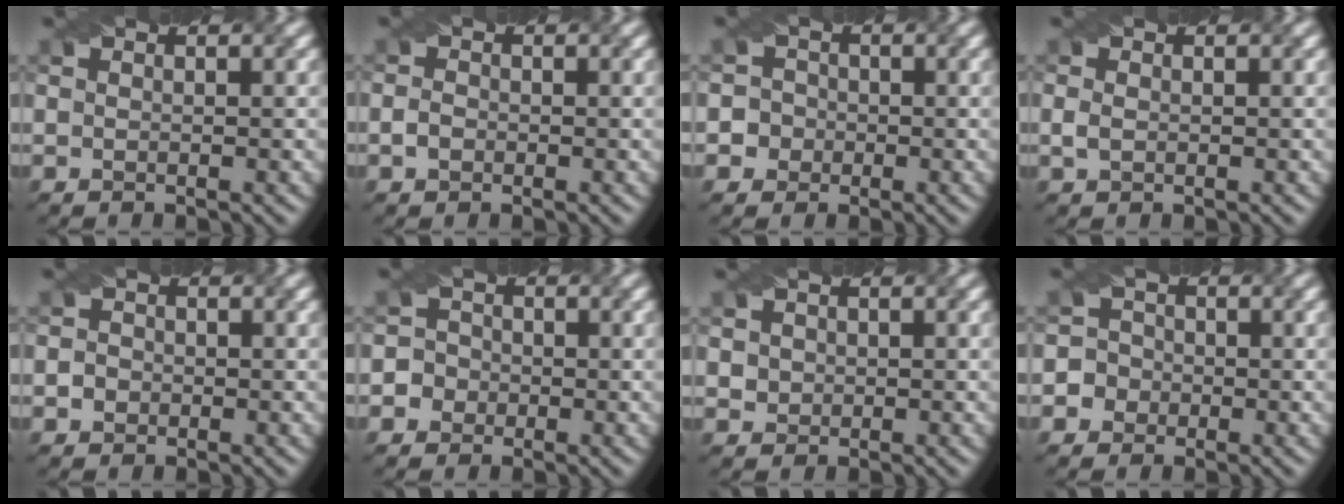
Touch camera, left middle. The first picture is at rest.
{"total": 1.0, "force": [-0.4, 0.8, 0.5], "torque": [-0.011, 0.003, -0.012]}
{"total": 3.4, "force": [-0.8, 3.3, 0.4], "torque": [0.017, 0.020, -0.036]}
{"total": 1.1, "force": [0.0, 0.9, 0.7], "torque": [-0.020, 0.002, -0.001]}
{"total": 1.3, "force": [-0.2, 1.2, 0.3], "torque": [0.007, 0.007, -0.009]}
{"total": 3.3, "force": [-1.1, 3.1, 0.3], "torque": [0.021, 0.018, -0.039]}
{"total": 1.4, "force": [0.5, 1.3, 0.3], "torque": [-0.008, 0.008, 0.018]}
{"total": 3.7, "force": [-1.3, 3.4, 0.3], "torque": [0.017, 0.017, -0.042]}